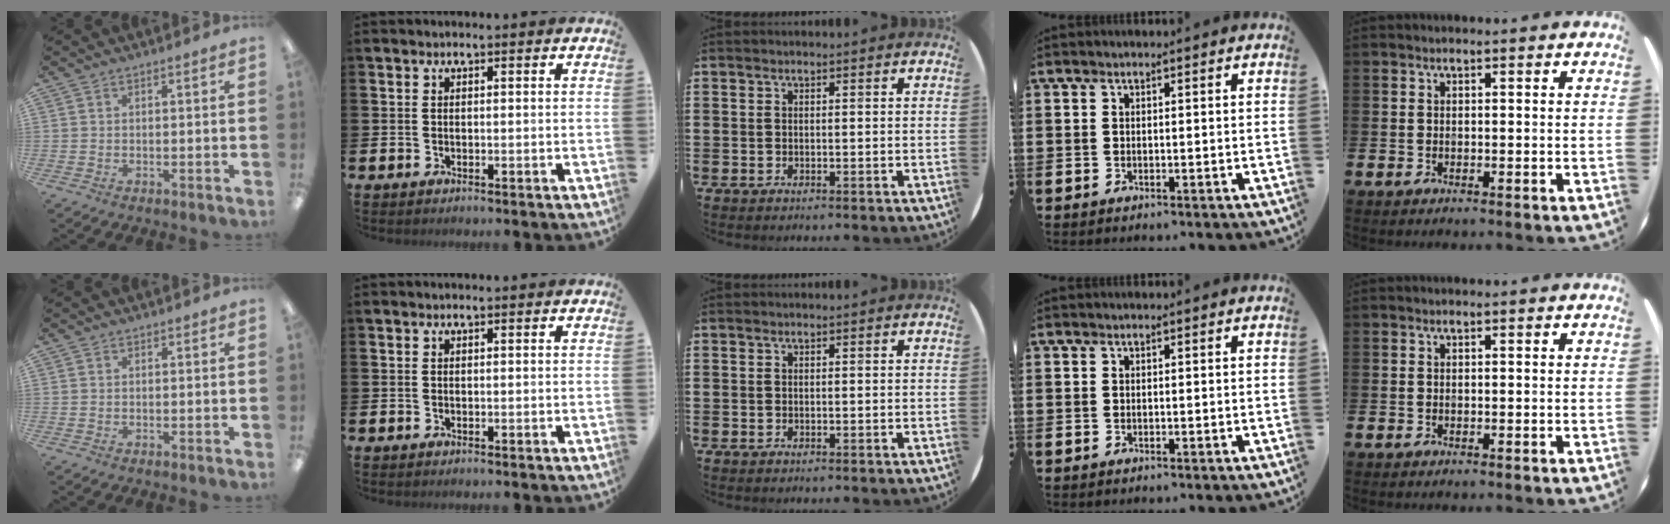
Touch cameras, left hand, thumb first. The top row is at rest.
{}